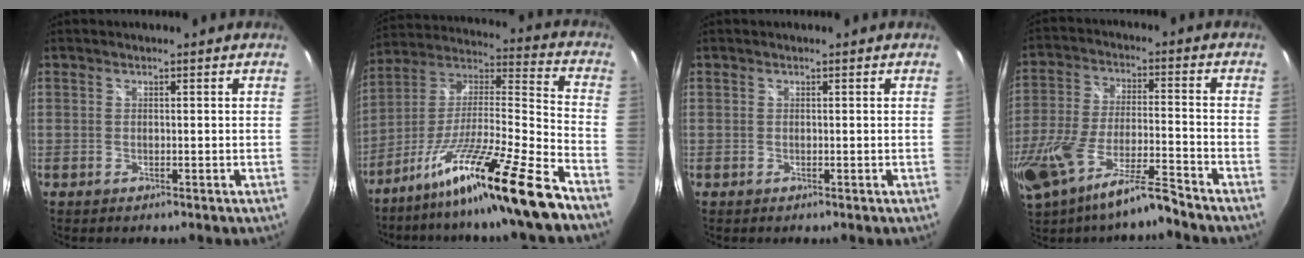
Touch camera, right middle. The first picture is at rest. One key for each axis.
{"total": 21.2, "fx": -14.8, "fy": -1.0, "fz": 15.1, "tx": -0.247, "ty": -0.031, "tz": -0.255}
{"total": 0.0}
{"total": 15.3, "fx": -11.4, "fy": 2.0, "fz": 10.1, "tx": -0.218, "ty": -0.031, "tz": -0.204}